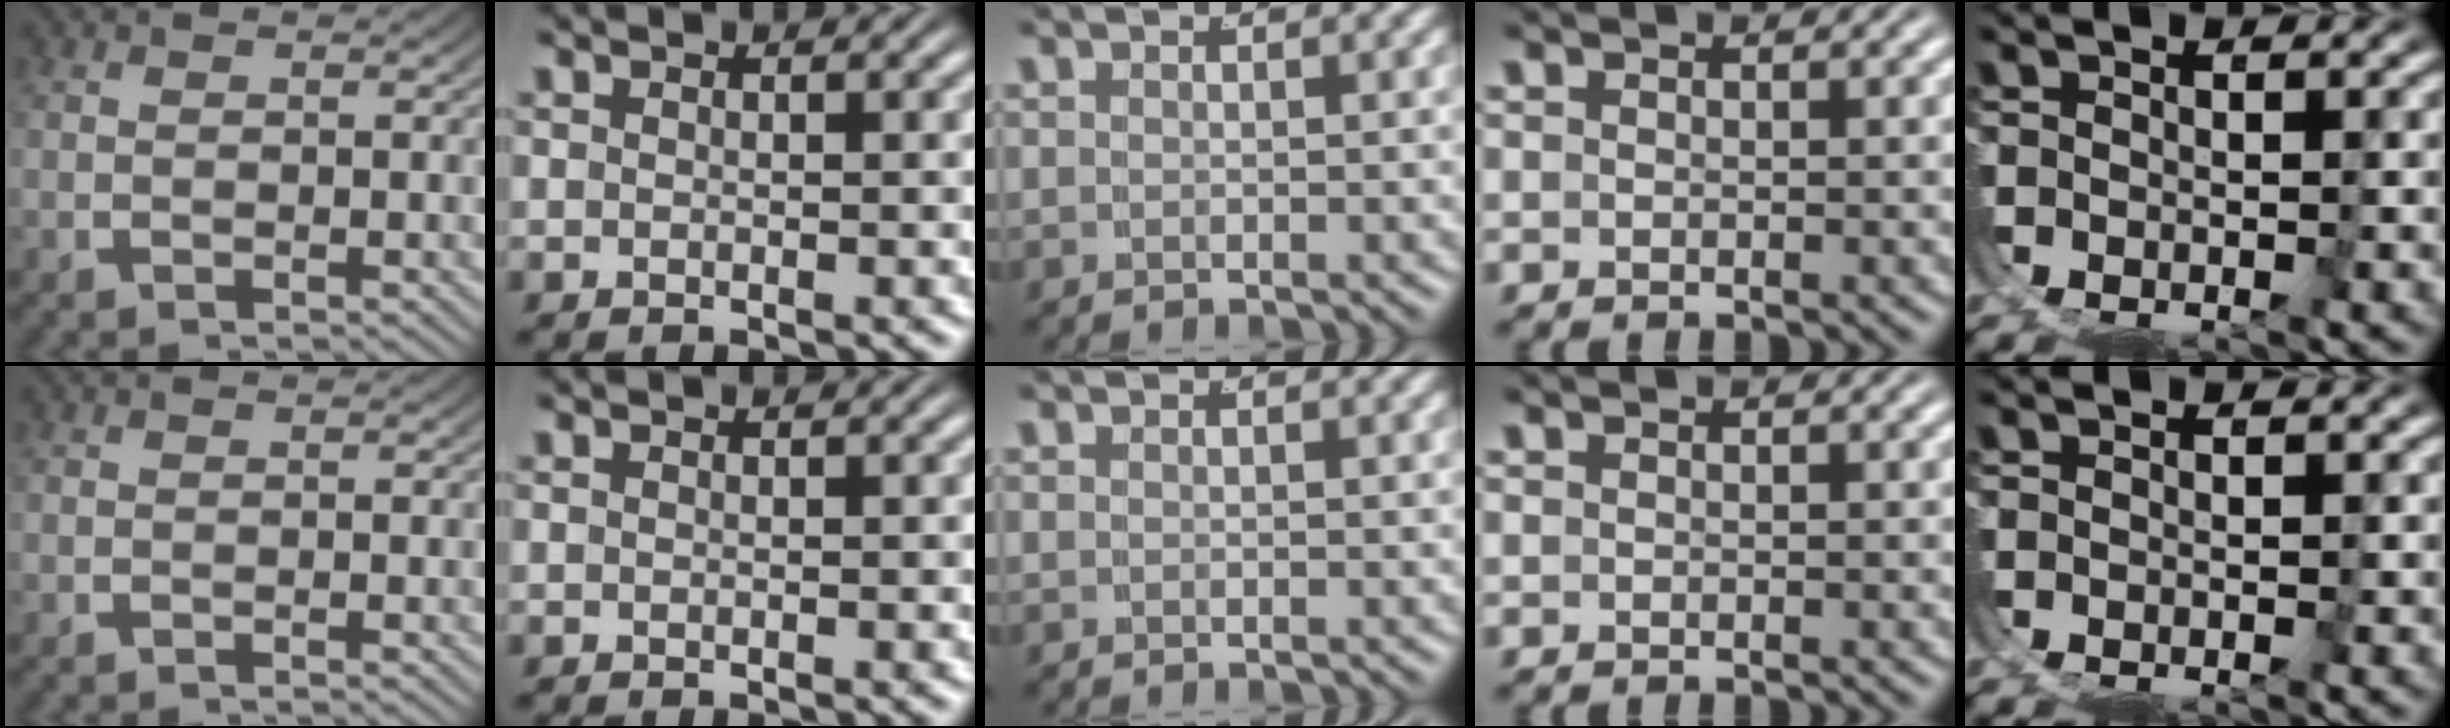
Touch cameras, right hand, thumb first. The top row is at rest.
{}